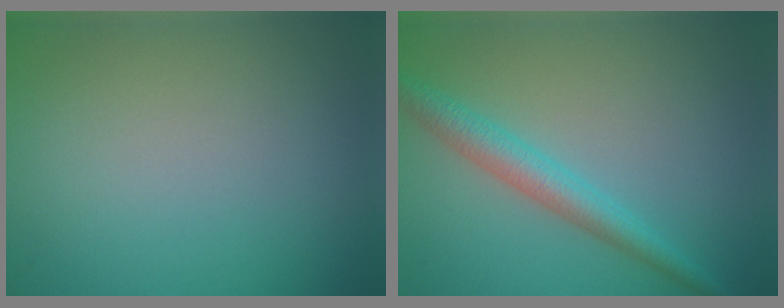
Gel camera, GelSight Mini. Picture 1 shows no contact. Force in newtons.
{"total": 3.4, "press": 3.4, "slide": 0.1}